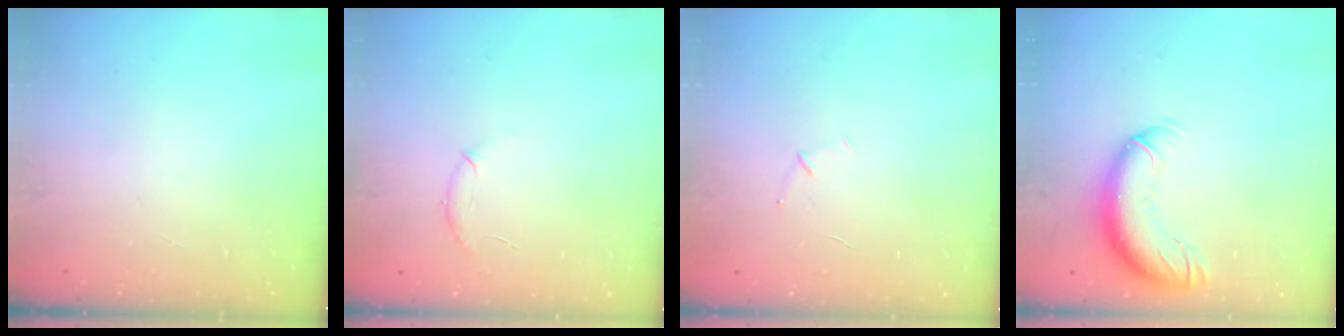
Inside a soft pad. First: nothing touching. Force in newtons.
{"total": 6.1, "press": 5.9, "slide": 1.4}
{"total": 3.8, "press": 3.7, "slide": 1.0}
{"total": 13.1, "press": 12.8, "slide": 2.9}